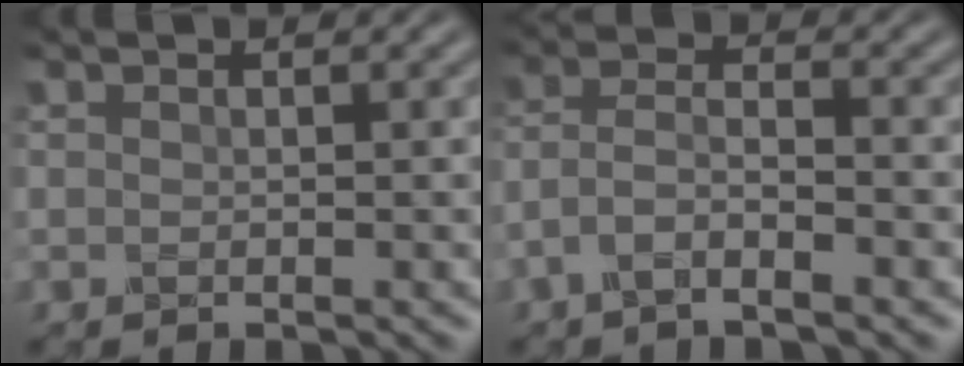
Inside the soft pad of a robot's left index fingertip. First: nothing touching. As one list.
[{"total": 3.2, "force": [-1.8, 0.9, 2.5], "torque": [-0.055, 0.007, -0.044]}]